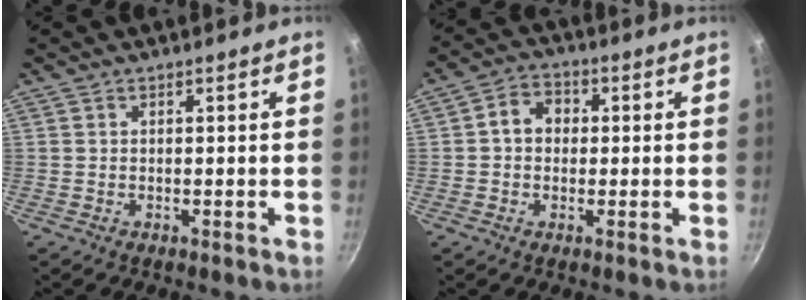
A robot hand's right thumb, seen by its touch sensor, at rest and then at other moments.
{"total": 5.8, "force": [0.4, 4.8, 3.2], "torque": [-0.026, 0.013, -0.005]}